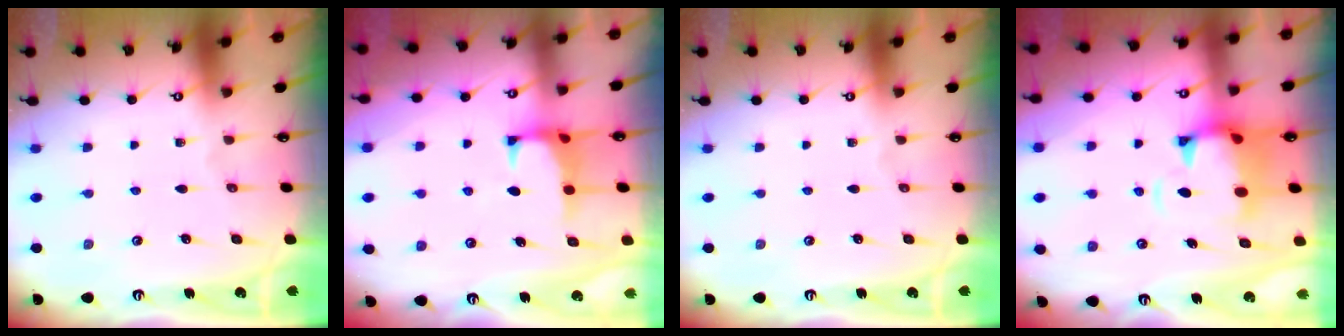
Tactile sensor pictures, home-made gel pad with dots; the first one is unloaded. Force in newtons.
{"total": 0.7, "press": 0.5, "slide": 0.5}
{"total": 0.0}
{"total": 2.8, "press": 2.4, "slide": 1.4}